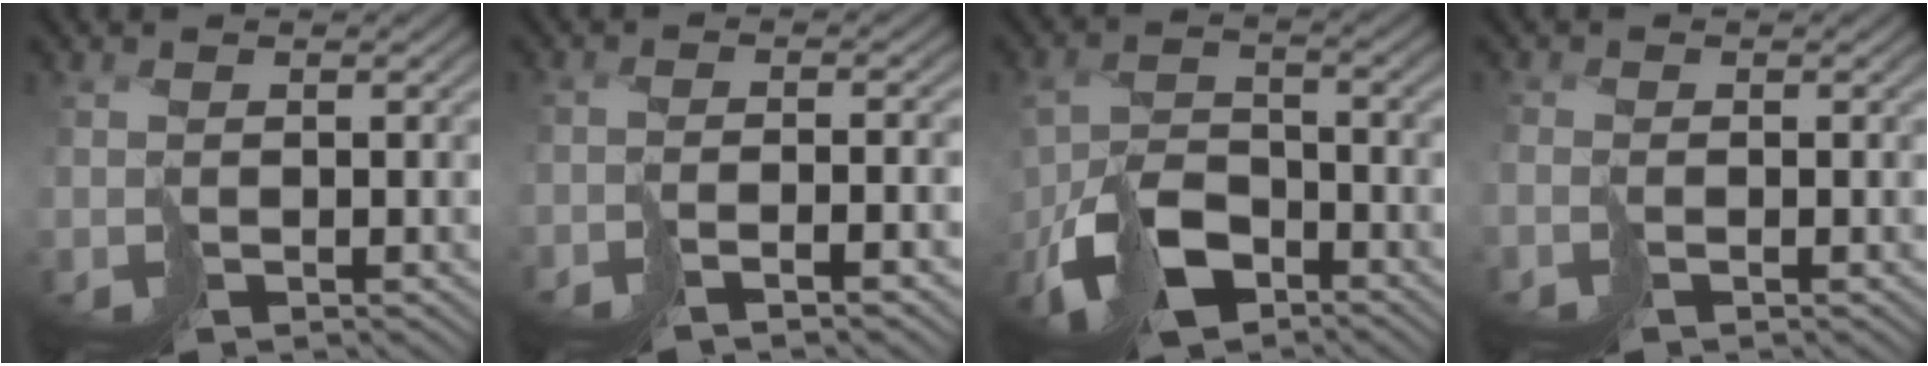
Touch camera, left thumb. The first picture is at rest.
{"total": 3.3, "force": [-2.5, -0.4, 2.1], "torque": [-0.024, 0.000, -0.047]}
{"total": 8.0, "force": [-4.7, 4.4, 4.7], "torque": [-0.103, -0.014, -0.091]}
{"total": 1.1, "force": [-1.0, 0.4, 0.0], "torque": [0.005, 0.002, -0.028]}